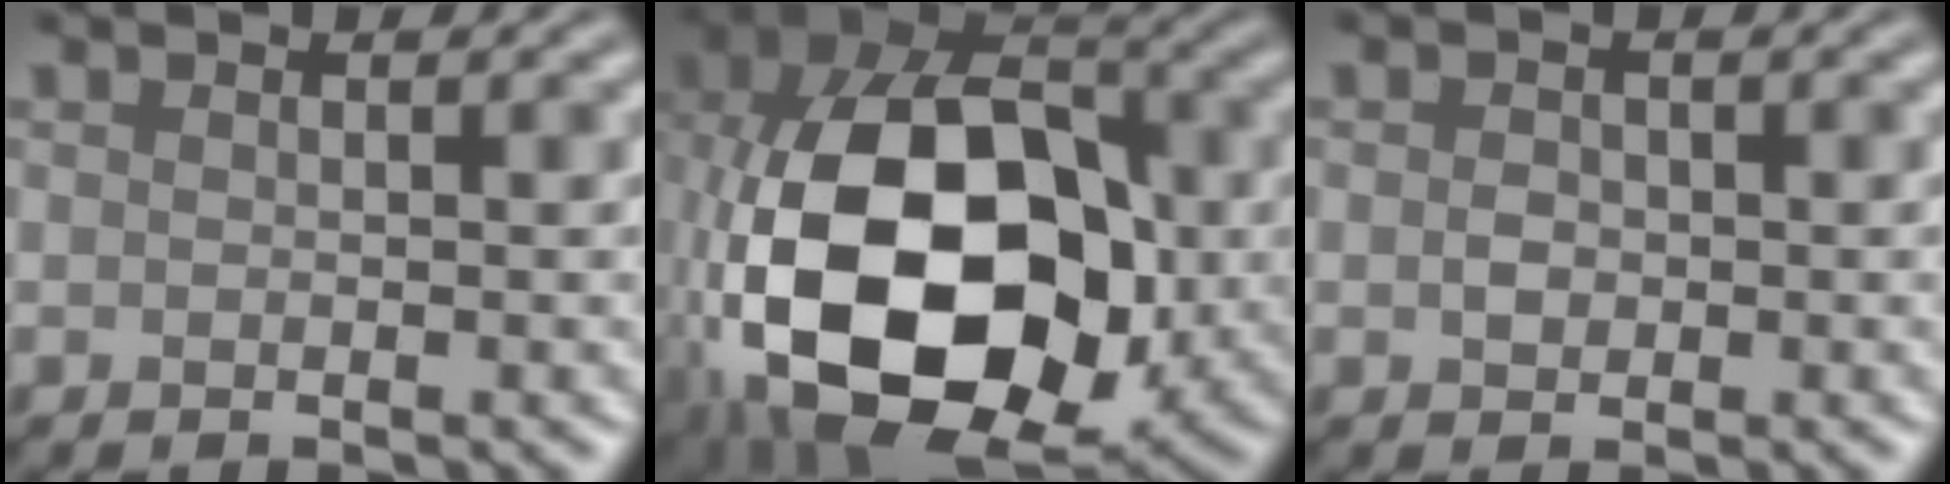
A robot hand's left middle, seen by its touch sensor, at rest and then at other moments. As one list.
[{"total": 18.0, "force": [-3.1, 11.8, 13.3], "torque": [-0.260, -0.015, -0.049]}, {"total": 1.1, "force": [-0.1, 0.9, 0.6], "torque": [-0.011, 0.002, -0.005]}]